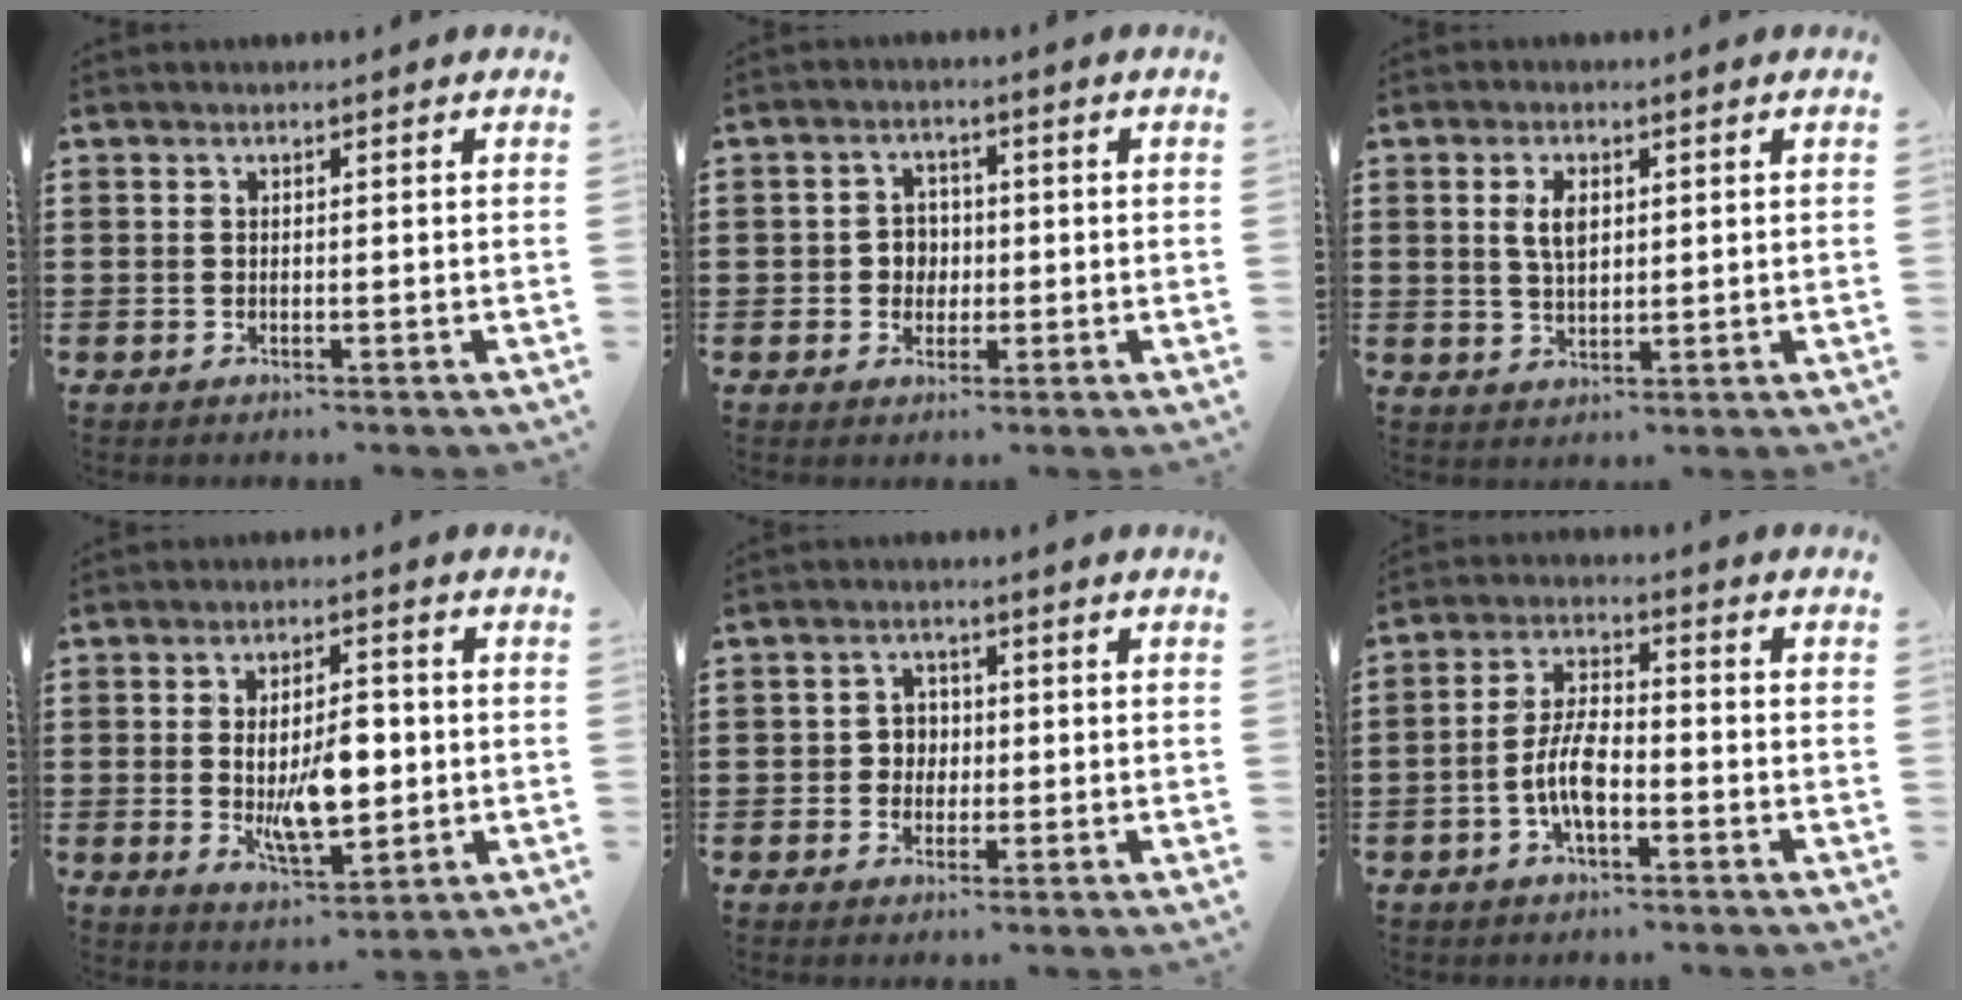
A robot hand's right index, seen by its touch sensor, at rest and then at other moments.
{"total": 3.2, "force": [-0.3, 3.0, 1.1], "torque": [-0.032, 0.009, -0.011]}
{"total": 4.1, "force": [1.0, 2.1, 3.3], "torque": [-0.070, 0.011, 0.016]}
{"total": 8.5, "force": [-0.4, 3.8, 7.6], "torque": [-0.124, -0.006, -0.012]}
{"total": 2.7, "force": [-0.3, 2.5, 1.0], "torque": [-0.029, 0.009, -0.009]}
{"total": 6.8, "force": [-2.2, 2.7, 5.8], "torque": [-0.133, -0.003, -0.048]}